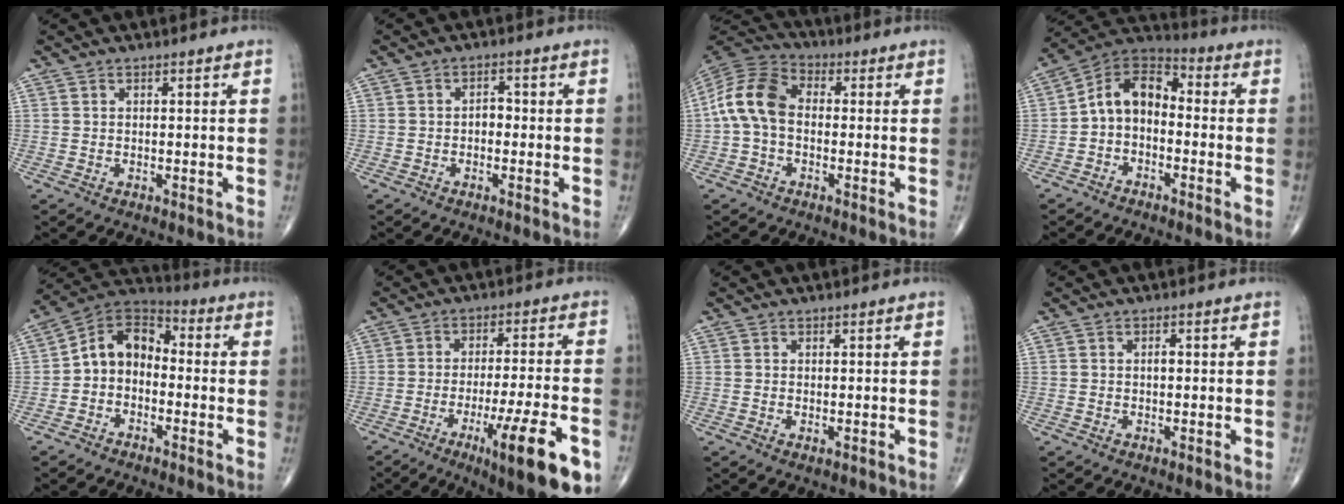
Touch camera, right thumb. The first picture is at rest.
{"total": 2.3, "force": [-0.5, 1.5, 1.6], "torque": [-0.012, 0.011, -0.015]}
{"total": 10.6, "force": [-0.5, 7.2, 7.8], "torque": [-0.151, 0.029, -0.025]}
{"total": 9.8, "force": [-1.4, 6.6, 7.0], "torque": [-0.106, 0.049, -0.044]}
{"total": 9.5, "force": [-1.6, 7.0, 6.1], "torque": [-0.084, 0.049, -0.048]}
{"total": 17.4, "force": [-7.8, 2.8, 15.2], "torque": [-0.211, 0.011, -0.112]}
{"total": 0.7, "force": [-0.2, 0.4, 0.6], "torque": [-0.011, -0.003, -0.003]}
{"total": 1.0, "force": [-0.1, 0.6, 0.9], "torque": [-0.013, 0.001, -0.003]}